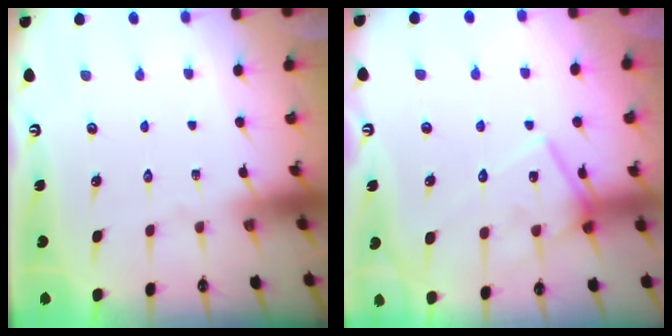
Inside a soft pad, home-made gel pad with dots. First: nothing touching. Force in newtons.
{"total": 13.8, "press": 13.8, "slide": 0.9}